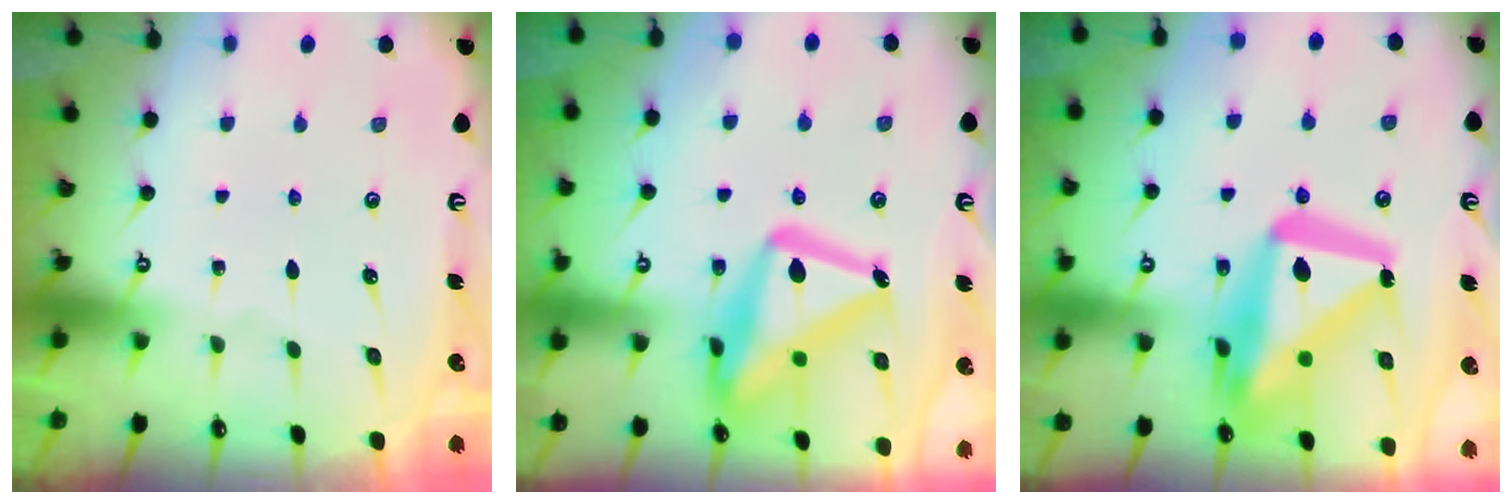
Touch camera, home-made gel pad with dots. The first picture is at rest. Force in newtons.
{"total": 21.3, "press": 21.3, "slide": 1.7}
{"total": 21.5, "press": 21.4, "slide": 2.5}